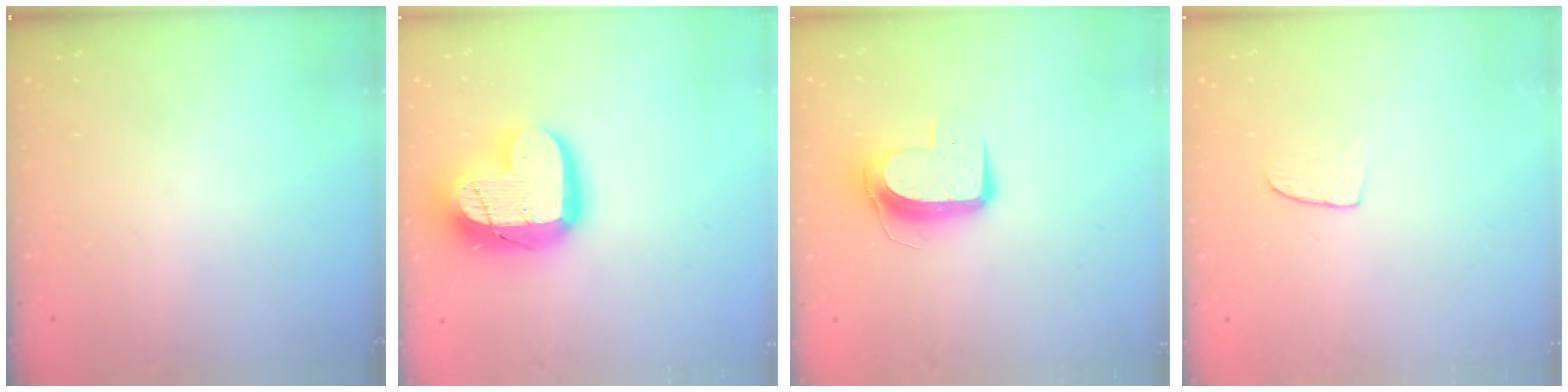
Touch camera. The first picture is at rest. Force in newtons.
{"total": 20.6, "press": 20.6, "slide": 1.5}
{"total": 9.7, "press": 9.7, "slide": 0.4}
{"total": 5.9, "press": 5.9, "slide": 0.4}